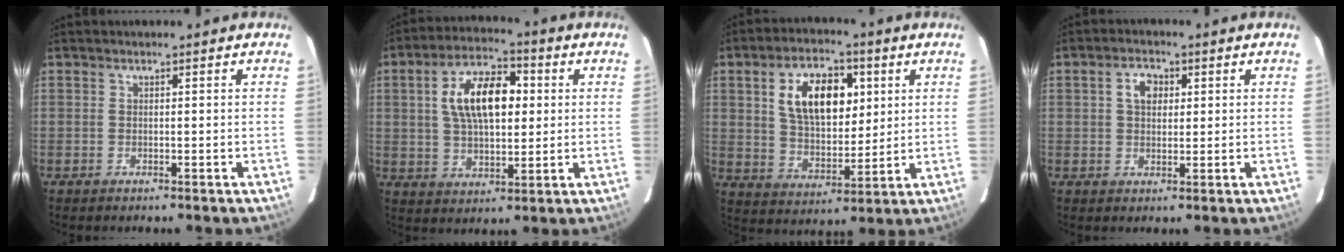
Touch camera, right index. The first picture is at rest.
{"total": 13.1, "force": [2.6, 6.7, 11.0], "torque": [-0.195, 0.025, 0.045]}
{"total": 13.9, "force": [4.3, 7.8, 10.6], "torque": [-0.185, 0.019, 0.082]}
{"total": 4.1, "force": [1.1, 2.8, 2.7], "torque": [-0.044, 0.013, 0.021]}